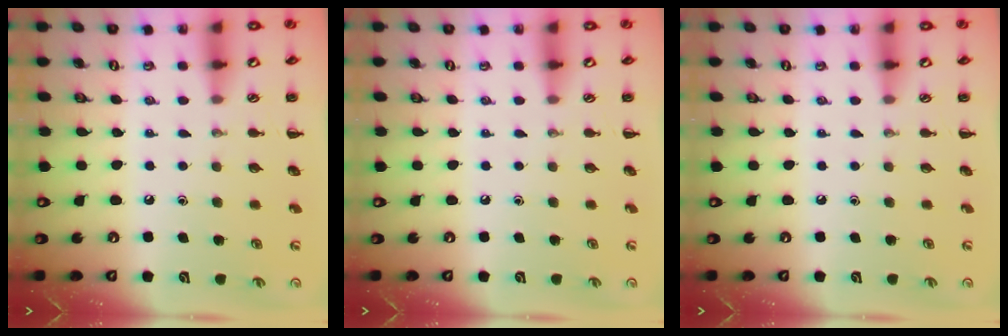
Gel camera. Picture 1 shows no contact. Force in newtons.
{"total": 0.0}
{"total": 0.0}